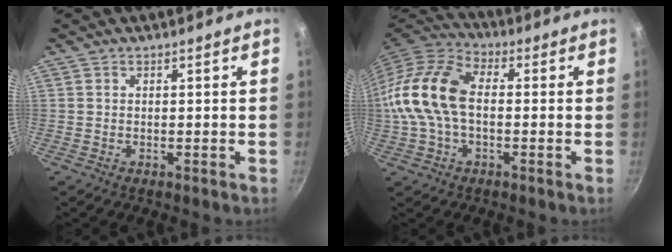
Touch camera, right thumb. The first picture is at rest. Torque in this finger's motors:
{"motor_torque": [2.35, 2.34, 0.82, -0.05, 0.22]}